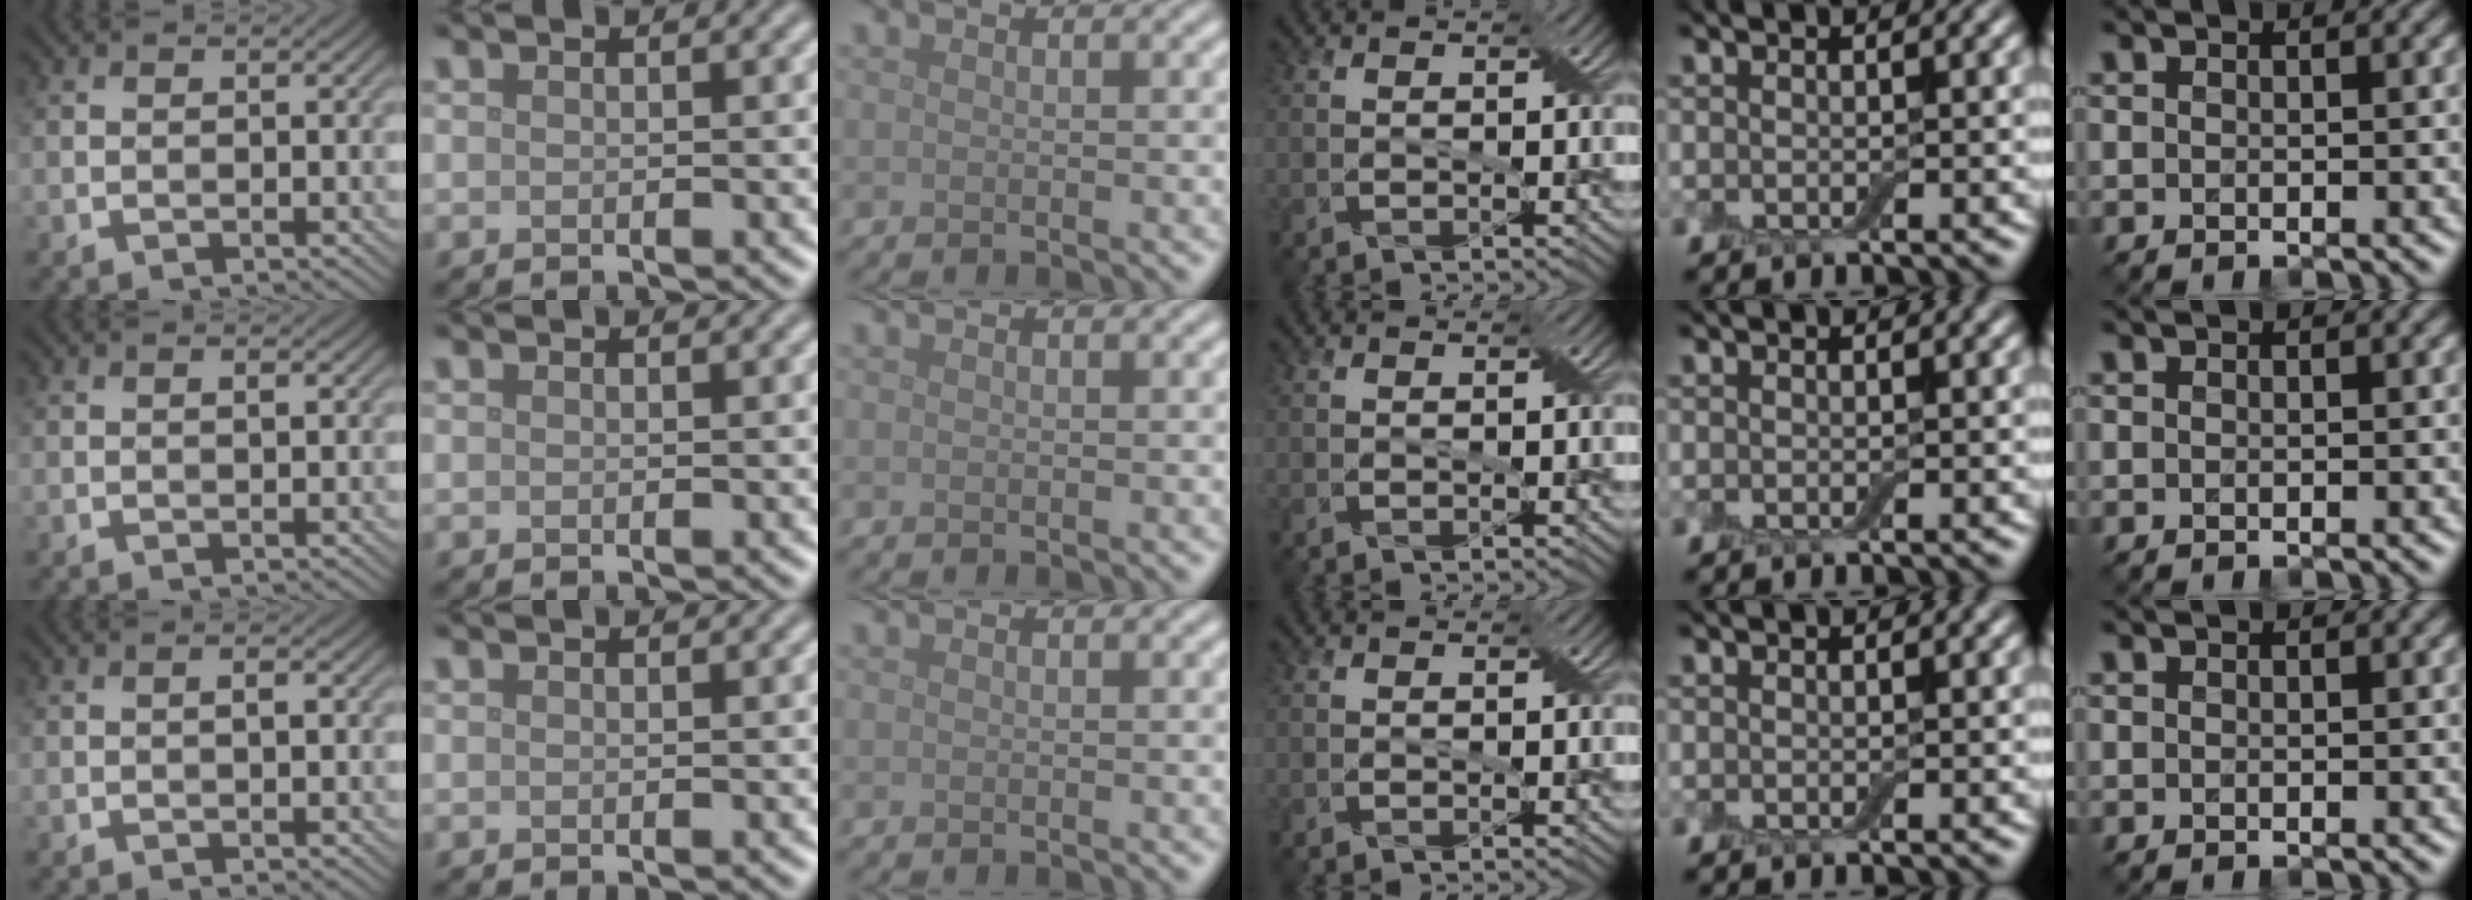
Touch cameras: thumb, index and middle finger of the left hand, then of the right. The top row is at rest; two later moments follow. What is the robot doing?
{"motion": "fold", "object": "bandage"}